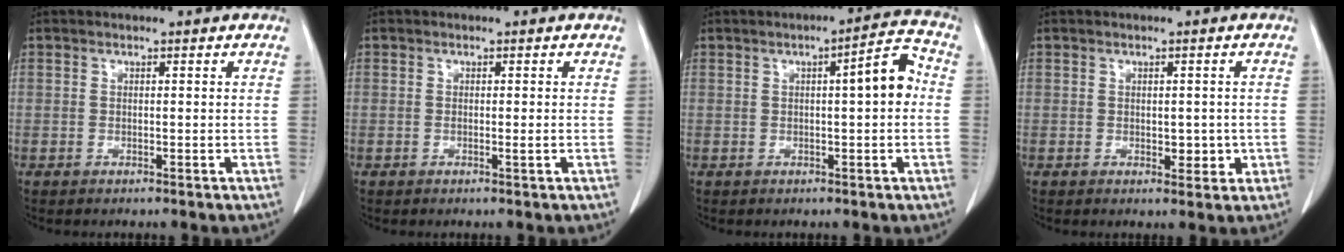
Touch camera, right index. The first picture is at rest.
{"total": 0.9, "force": [-0.2, -0.1, 0.8], "torque": [-0.014, -0.004, -0.002]}
{"total": 5.8, "force": [0.4, 0.9, 5.7], "torque": [-0.077, 0.020, 0.001]}
{"total": 2.8, "force": [-0.4, 1.7, 2.2], "torque": [-0.019, 0.000, 0.002]}